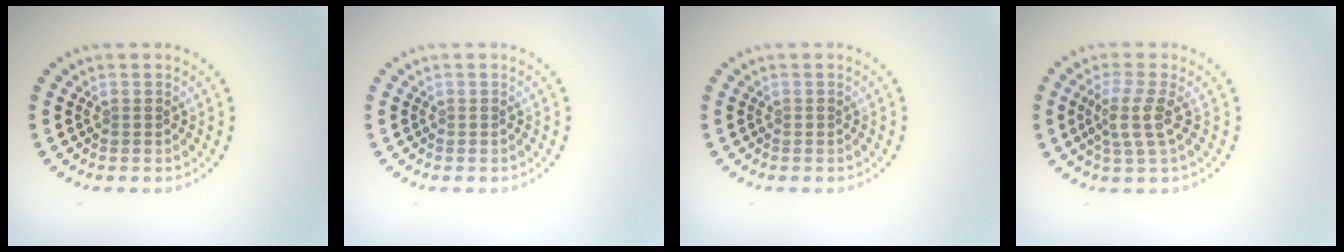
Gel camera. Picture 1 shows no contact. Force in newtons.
{"total": 0.0}
{"total": 0.0}
{"total": 2.9, "press": 2.3, "slide": 1.7}